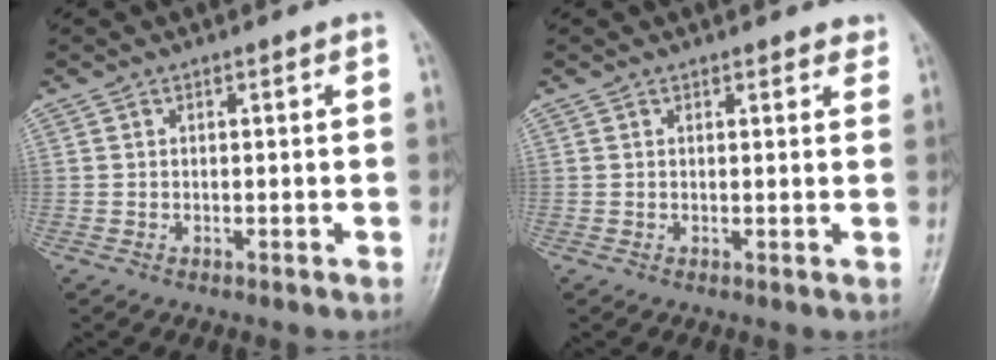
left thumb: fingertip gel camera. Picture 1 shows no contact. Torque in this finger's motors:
{"motor_torque": [-0.01, 0.08, -0.31, 0.08, 0.03]}